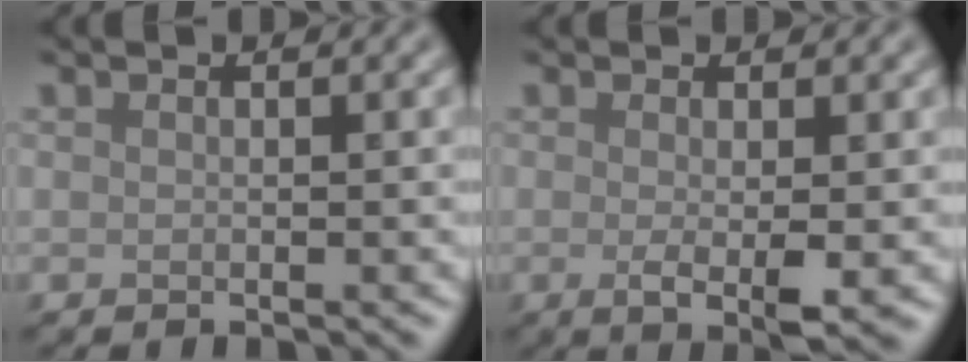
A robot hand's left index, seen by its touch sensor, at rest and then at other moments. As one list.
[{"total": 2.7, "force": [-0.3, 0.5, 2.7], "torque": [-0.048, -0.011, -0.003]}]